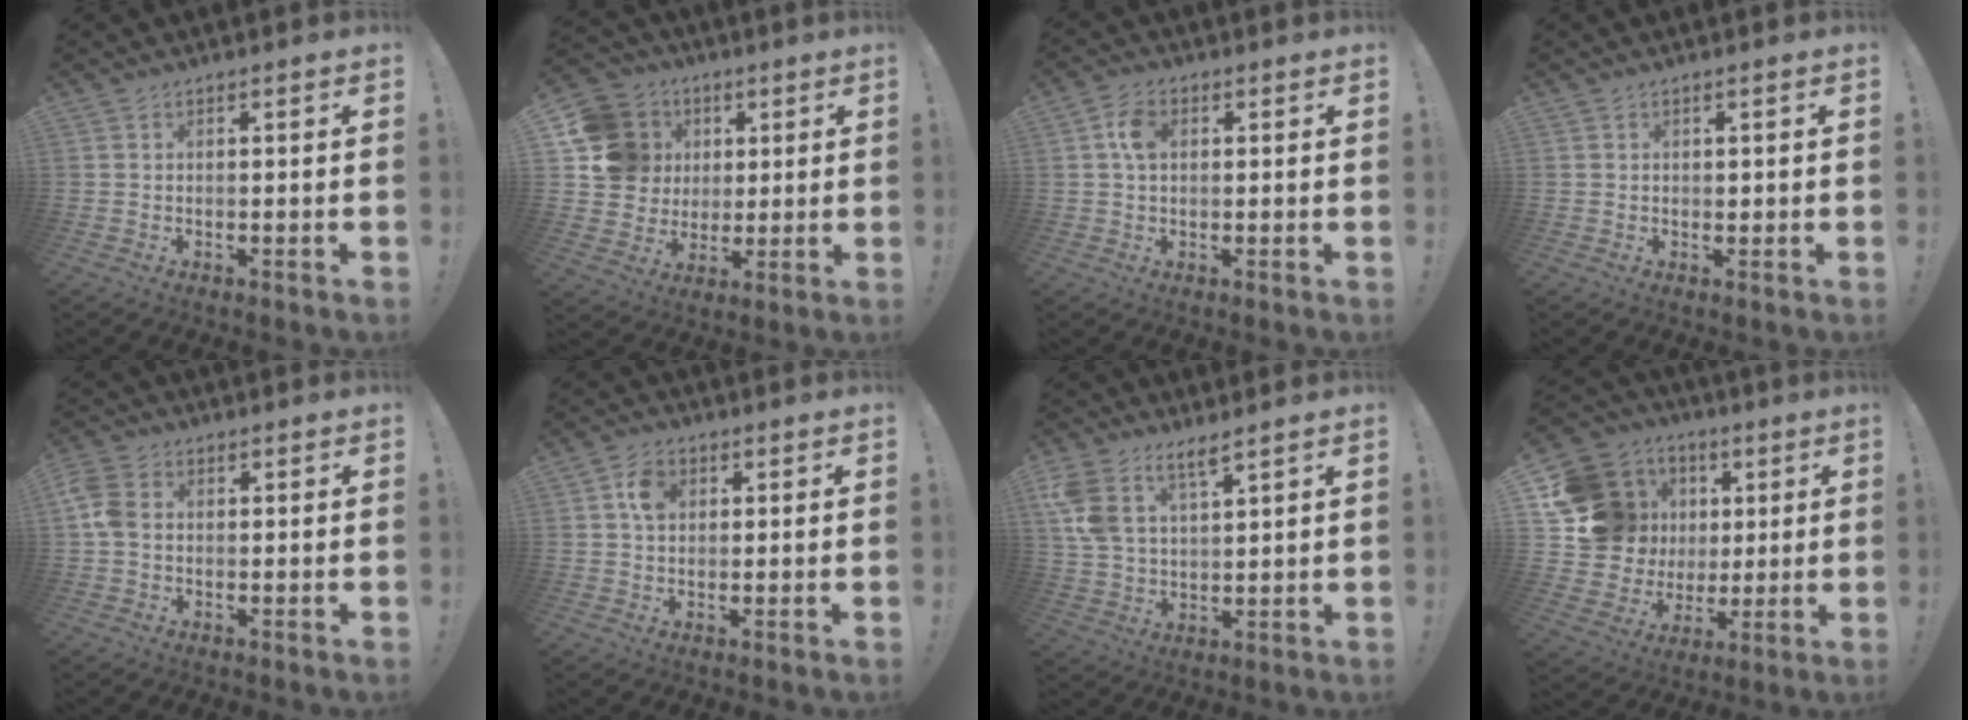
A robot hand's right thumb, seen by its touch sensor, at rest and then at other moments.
{"total": 16.2, "force": [3.7, 14.6, 5.9], "torque": [-0.090, 0.004, 0.098]}
{"total": 5.2, "force": [1.0, 3.3, 4.0], "torque": [-0.064, 0.006, 0.019]}
{"total": 0.8, "force": [0.3, 0.7, 0.2], "torque": [0.001, 0.001, 0.004]}
{"total": 6.7, "force": [0.5, 4.9, 4.5], "torque": [-0.107, 0.011, 0.014]}
{"total": 5.4, "force": [1.4, 3.9, 3.5], "torque": [-0.052, 0.003, 0.026]}
{"total": 8.8, "force": [6.1, 3.9, 4.8], "torque": [-0.100, -0.023, 0.121]}
{"total": 20.8, "force": [5.0, 18.3, 8.5], "torque": [-0.139, -0.012, 0.140]}